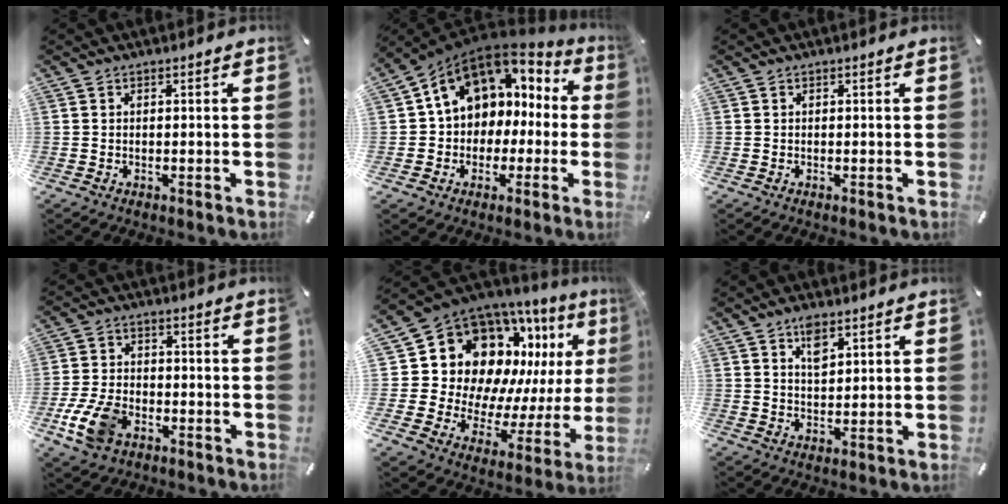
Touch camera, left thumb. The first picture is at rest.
{"total": 11.6, "force": [4.5, 9.8, 4.3], "torque": [-0.081, -0.029, 0.087]}
{"total": 0.0}
{"total": 9.3, "force": [-4.2, 5.9, 5.7], "torque": [-0.130, 0.011, -0.076]}
{"total": 18.1, "force": [9.5, 12.8, 8.5], "torque": [-0.139, -0.104, 0.190]}
{"total": 4.6, "force": [2.8, 2.4, 2.8], "torque": [-0.038, -0.011, 0.045]}